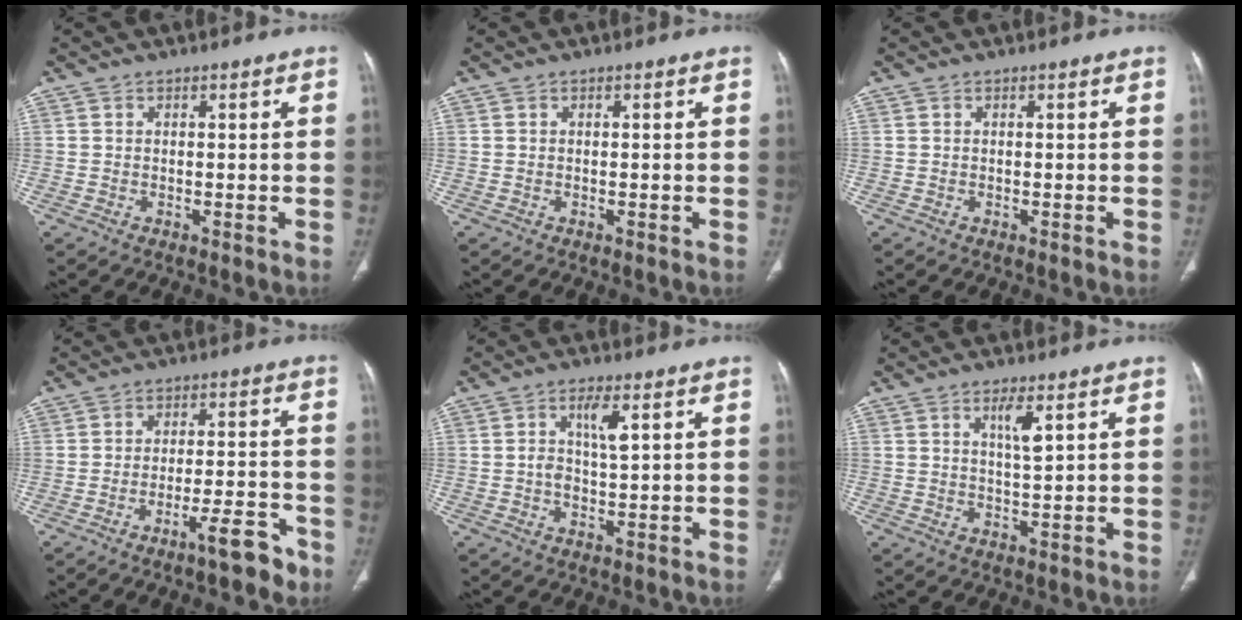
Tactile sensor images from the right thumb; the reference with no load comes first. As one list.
[{"total": 0.0}, {"total": 0.0}, {"total": 7.4, "force": [-5.1, 1.8, 5.0], "torque": [-0.073, 0.038, -0.075]}, {"total": 4.7, "force": [1.2, 1.7, 4.2], "torque": [-0.075, 0.004, 0.025]}, {"total": 4.0, "force": [1.8, 0.8, 3.4], "torque": [-0.063, -0.012, 0.035]}]